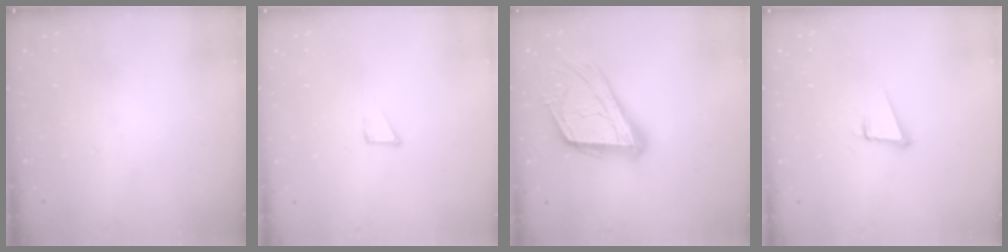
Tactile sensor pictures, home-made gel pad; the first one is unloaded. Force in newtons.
{"total": 2.1, "press": 2.1, "slide": 0.1}
{"total": 19.1, "press": 18.9, "slide": 2.6}
{"total": 4.8, "press": 3.6, "slide": 3.1}